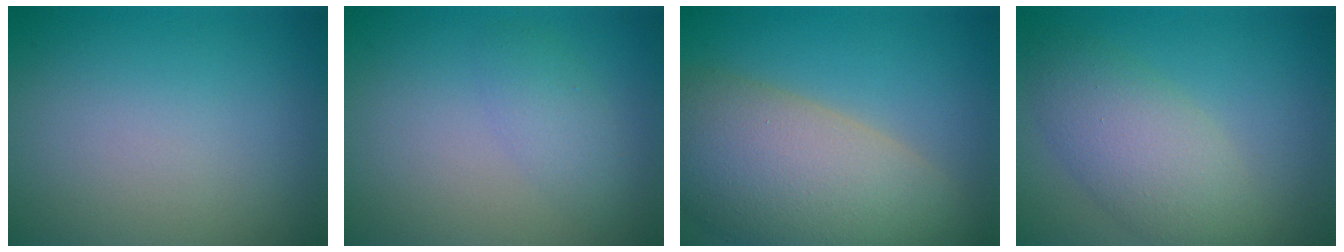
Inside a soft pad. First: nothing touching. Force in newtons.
{"total": 1.9, "press": 1.9, "slide": 0.1}
{"total": 11.3, "press": 11.3, "slide": 1.2}
{"total": 5.2, "press": 5.2, "slide": 0.2}